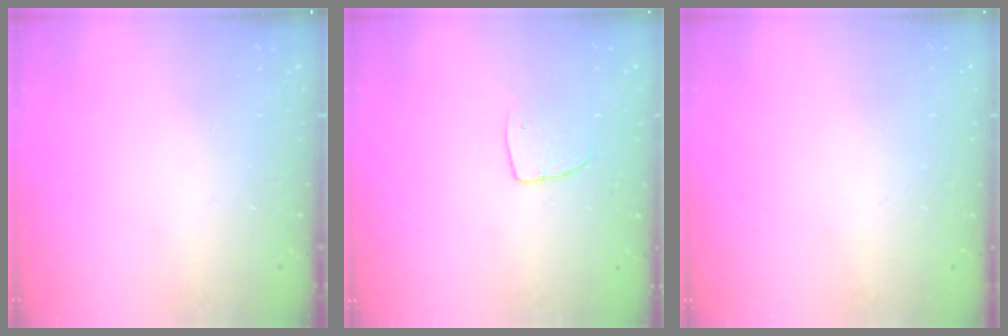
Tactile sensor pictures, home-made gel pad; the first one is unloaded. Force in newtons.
{"total": 6.5, "press": 6.5, "slide": 0.5}
{"total": 0.0}